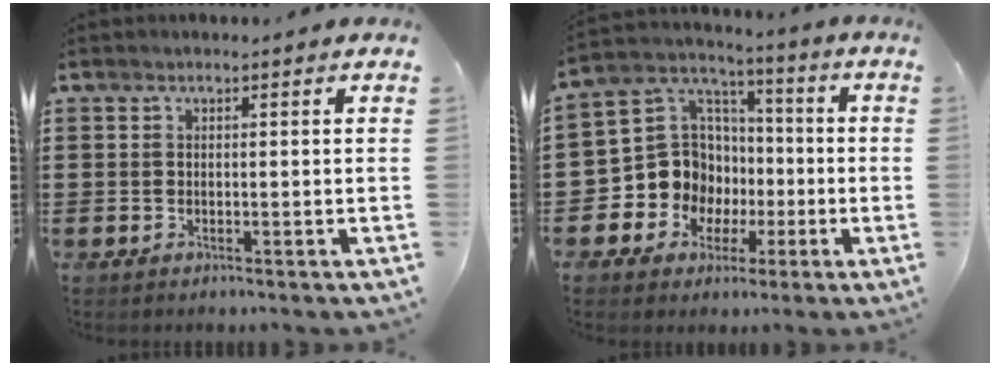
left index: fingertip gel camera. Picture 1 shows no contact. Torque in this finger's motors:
{"motor_torque": [1.53, 0.60, 0.39, 0.05]}